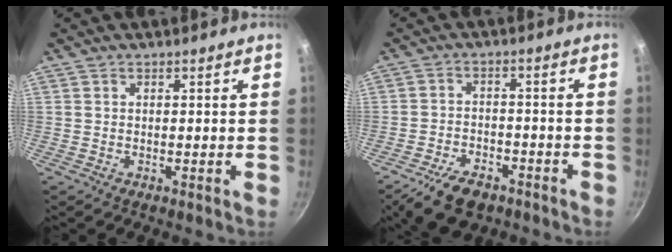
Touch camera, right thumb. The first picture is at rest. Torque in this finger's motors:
{"motor_torque": [1.33, 0.45, 0.41, -0.48, 0.04]}